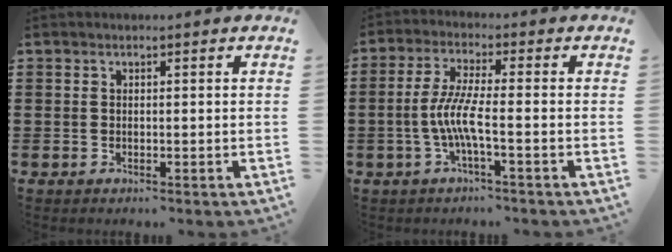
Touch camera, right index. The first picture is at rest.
{"total": 6.1, "force": [-1.7, 0.6, 5.8], "torque": [-0.130, -0.010, -0.042]}